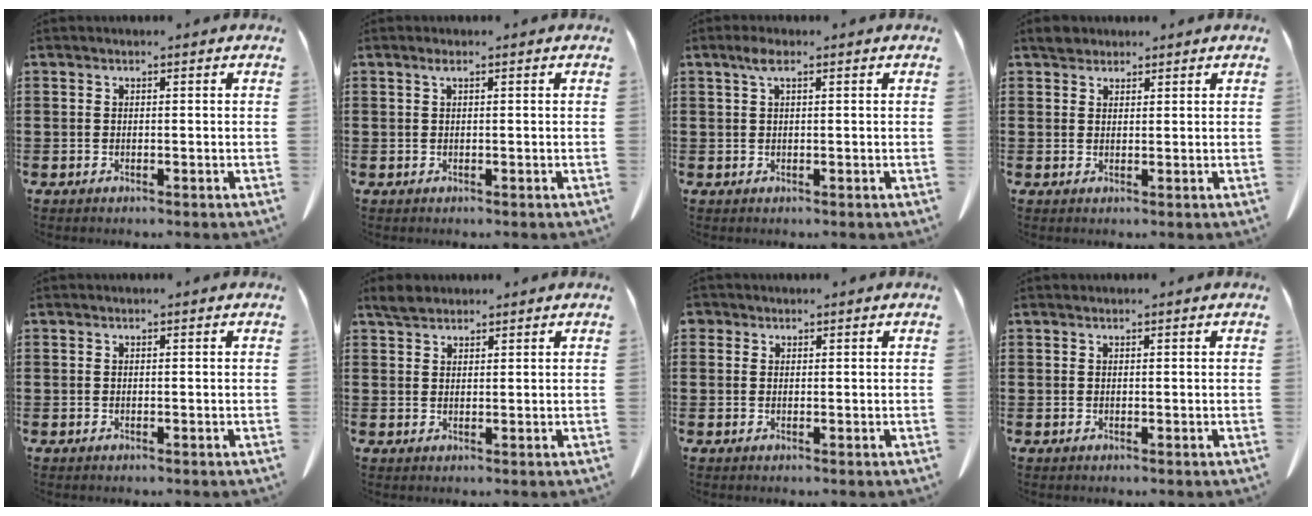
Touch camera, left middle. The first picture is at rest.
{"total": 0.8, "force": [0.3, 0.1, 0.8], "torque": [-0.016, 0.002, 0.005]}
{"total": 2.2, "force": [0.9, 0.6, 1.9], "torque": [-0.042, 0.007, 0.014]}
{"total": 2.2, "force": [1.9, 1.0, 0.3], "torque": [-0.013, 0.005, 0.038]}
{"total": 0.0}
{"total": 2.4, "force": [2.1, 0.9, 0.8], "torque": [-0.021, 0.006, 0.040]}
{"total": 1.1, "force": [0.7, 0.8, 0.1], "torque": [-0.006, 0.004, 0.013]}
{"total": 0.0}